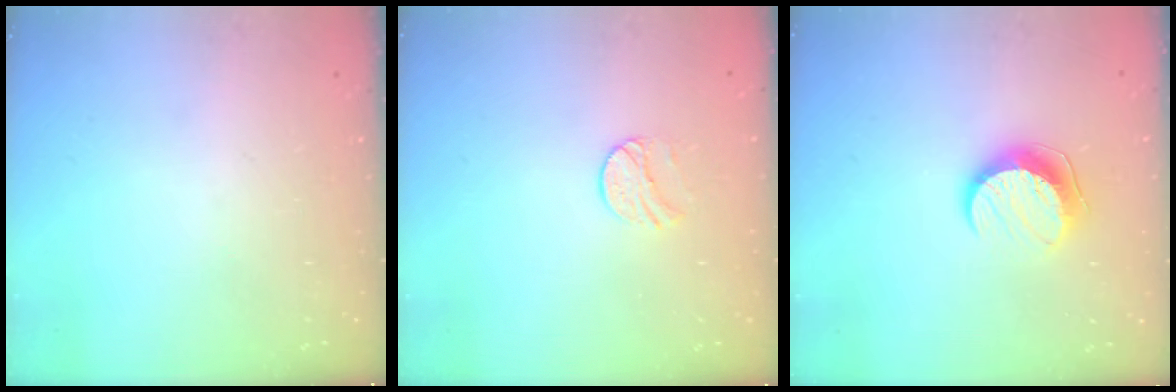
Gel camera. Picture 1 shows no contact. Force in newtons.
{"total": 8.3, "press": 8.2, "slide": 0.7}
{"total": 9.7, "press": 9.7, "slide": 0.7}